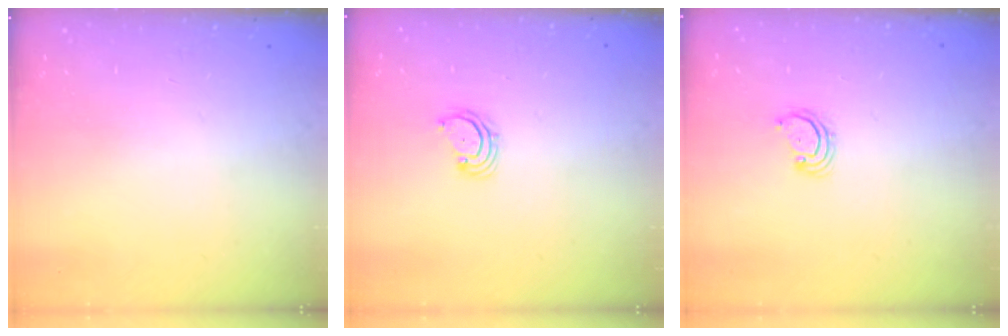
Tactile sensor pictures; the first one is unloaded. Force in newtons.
{"total": 2.6, "press": 2.6, "slide": 0.3}
{"total": 2.8, "press": 2.8, "slide": 0.2}